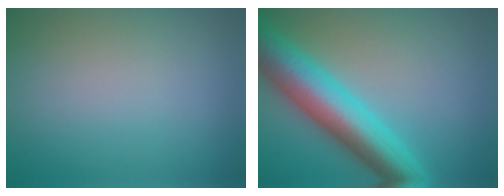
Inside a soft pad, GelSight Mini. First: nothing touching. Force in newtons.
{"total": 9.4, "press": 9.4, "slide": 0.1}